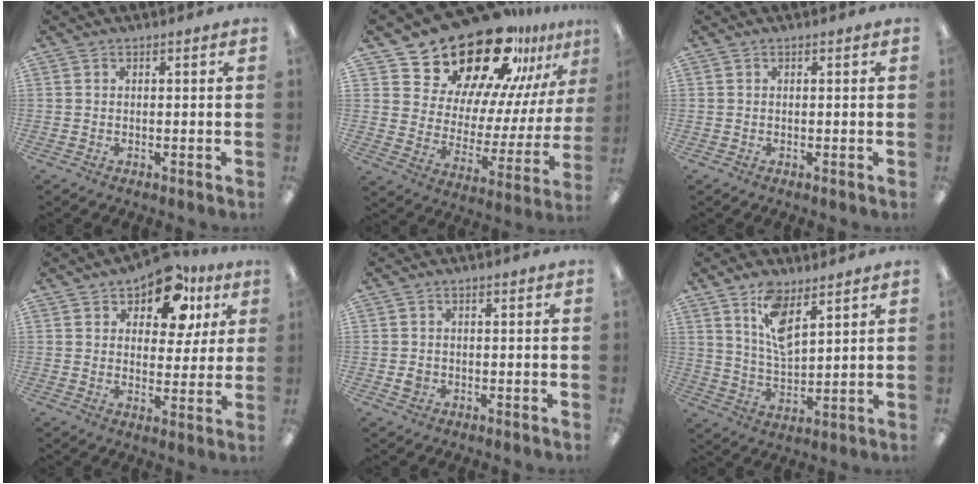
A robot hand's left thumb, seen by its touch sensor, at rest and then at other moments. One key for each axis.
{"total": 26.2, "fx": 21.0, "fy": 11.7, "fz": 10.6, "tx": -0.170, "ty": -0.150, "tz": 0.374}
{"total": 0.0}
{"total": 13.1, "fx": 8.2, "fy": 7.2, "fz": 7.3, "tx": -0.106, "ty": -0.033, "tz": 0.144}
{"total": 1.9, "fx": -0.3, "fy": 1.7, "fz": 0.8, "tx": -0.015, "ty": 0.004, "tz": -0.006}
{"total": 10.1, "fx": 6.6, "fy": 4.4, "fz": 6.2, "tx": -0.123, "ty": -0.026, "tz": 0.120}